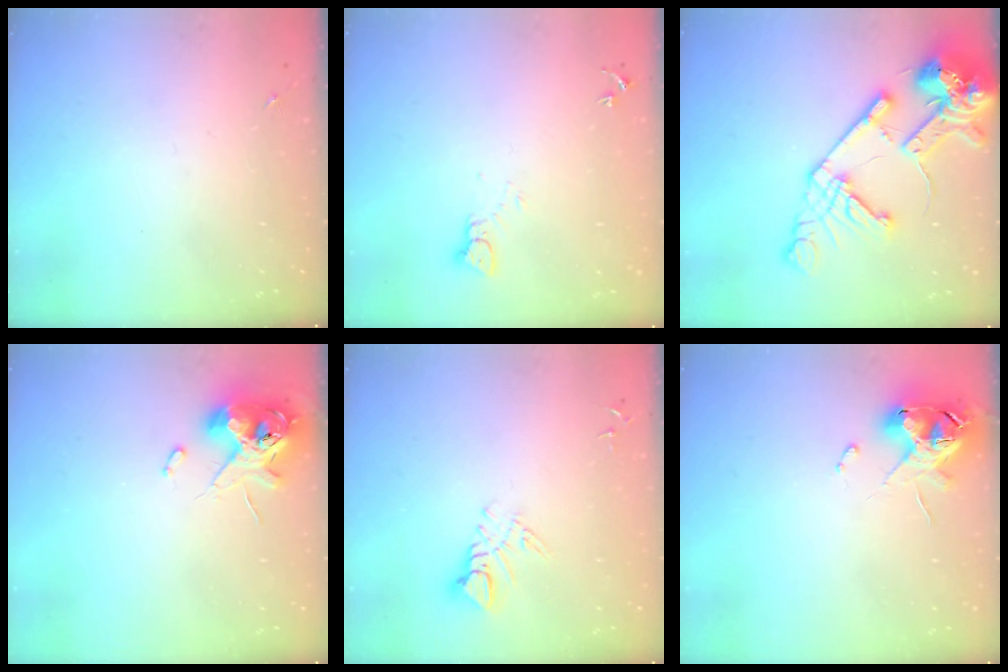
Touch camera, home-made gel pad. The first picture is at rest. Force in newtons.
{"total": 2.6, "press": 2.6, "slide": 0.1}
{"total": 20.4, "press": 20.2, "slide": 2.9}
{"total": 12.2, "press": 12.0, "slide": 2.0}
{"total": 7.1, "press": 7.1, "slide": 0.7}
{"total": 11.5, "press": 11.4, "slide": 1.5}